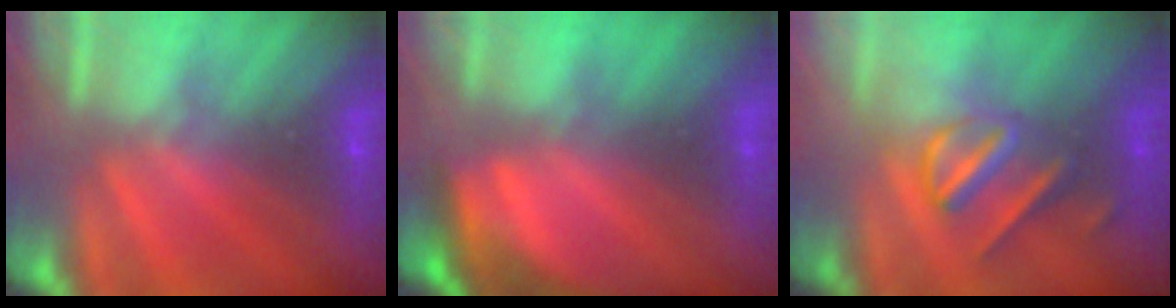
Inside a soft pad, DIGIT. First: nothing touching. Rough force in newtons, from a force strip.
{"total": 6.5}
{"total": 3.0}